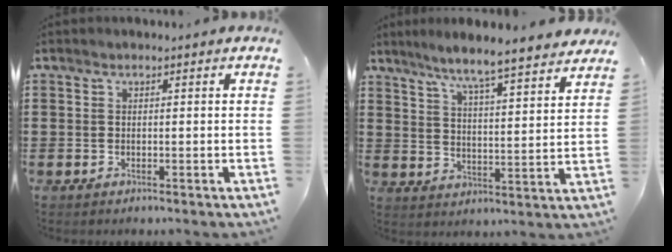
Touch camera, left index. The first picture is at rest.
{"total": 5.9, "force": [5.4, -0.6, 2.2], "torque": [-0.068, -0.040, 0.088]}